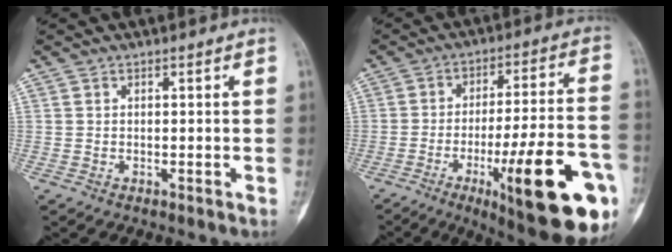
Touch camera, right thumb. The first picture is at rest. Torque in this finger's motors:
{"motor_torque": [0.78, 0.68, 1.80, -0.95, 0.21]}